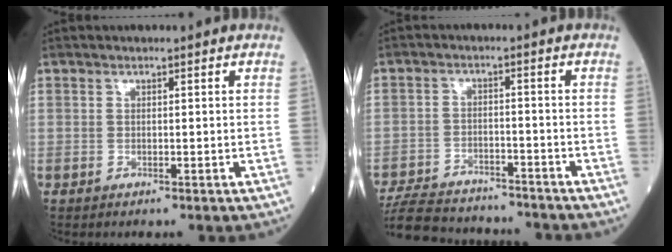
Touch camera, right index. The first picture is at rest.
{"total": 15.4, "force": [-14.1, 3.9, 4.8], "torque": [-0.110, -0.001, -0.209]}